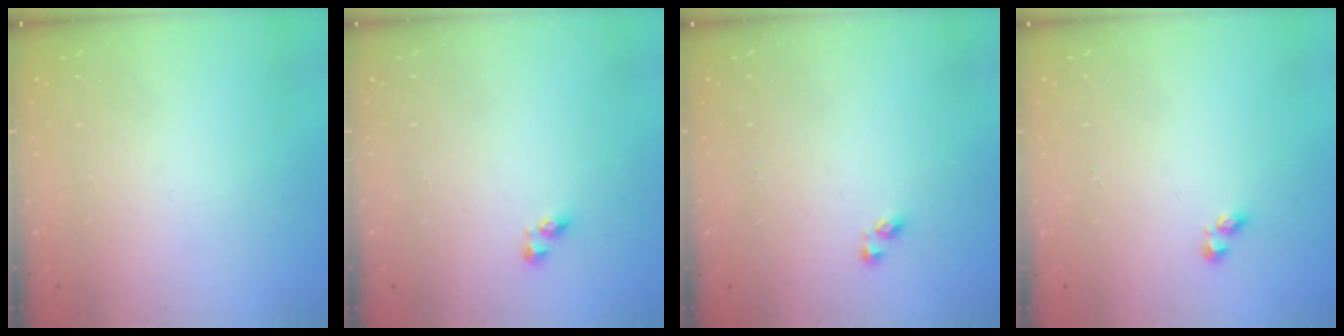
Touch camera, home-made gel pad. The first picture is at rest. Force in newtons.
{"total": 3.5, "press": 3.5, "slide": 0.5}
{"total": 3.4, "press": 3.4, "slide": 0.2}
{"total": 2.4, "press": 2.3, "slide": 0.6}